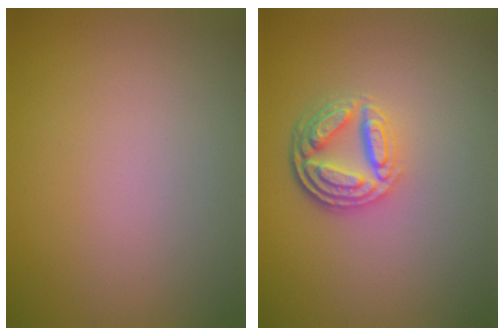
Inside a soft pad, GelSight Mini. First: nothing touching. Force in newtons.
{"total": 4.6, "press": 3.5, "slide": 3.0}